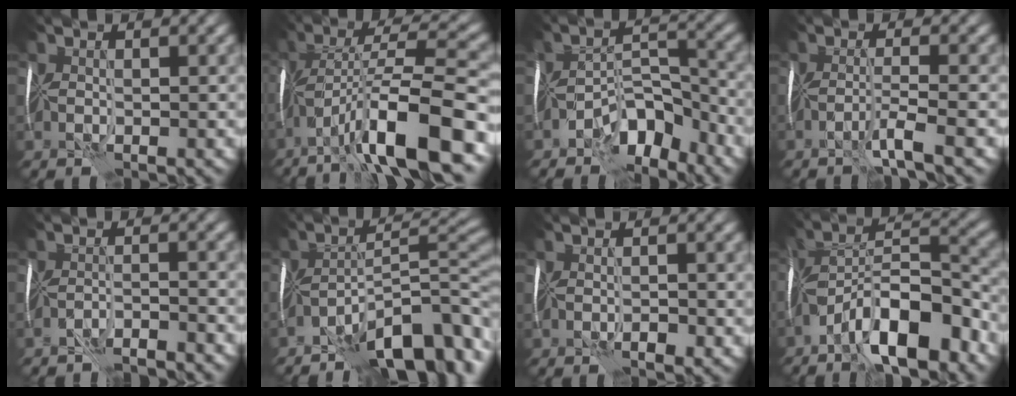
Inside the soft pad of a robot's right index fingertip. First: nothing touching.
{"total": 11.1, "force": [-6.1, 1.9, 9.1], "torque": [-0.148, 0.024, -0.109]}
{"total": 5.2, "force": [-4.2, 1.9, 2.5], "torque": [-0.025, 0.011, -0.085]}
{"total": 2.1, "force": [-1.3, -0.8, 1.4], "torque": [-0.022, 0.005, -0.042]}
{"total": 3.3, "force": [-3.3, -0.6, 0.3], "torque": [-0.003, 0.007, -0.059]}
{"total": 10.4, "force": [-7.0, 2.4, 7.2], "torque": [-0.097, 0.018, -0.131]}
{"total": 0.8, "force": [-0.4, 0.1, 0.7], "torque": [-0.016, 0.002, -0.009]}
{"total": 10.0, "force": [-6.4, 2.8, 7.2], "torque": [-0.107, 0.023, -0.123]}